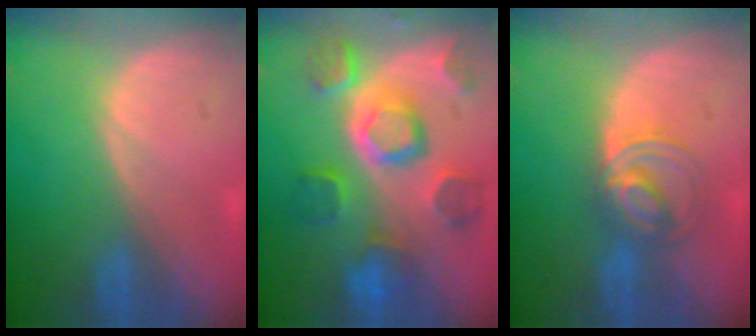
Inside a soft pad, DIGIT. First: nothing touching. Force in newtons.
{"total": 11.3, "press": 10.0, "slide": 5.2}
{"total": 5.5, "press": 5.5, "slide": 0.6}